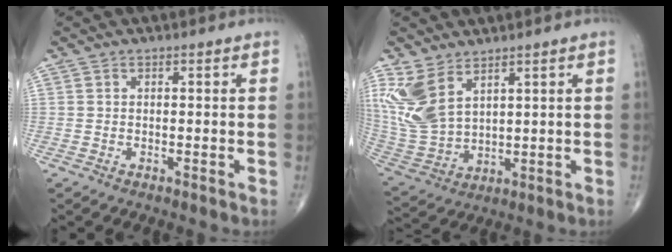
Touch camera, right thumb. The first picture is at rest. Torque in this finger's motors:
{"motor_torque": [0.04, 0.28, 0.92, 0.90, 0.15]}